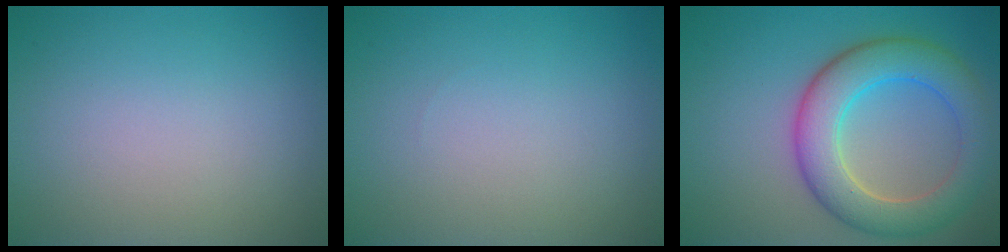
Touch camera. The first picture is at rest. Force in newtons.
{"total": 0.0}
{"total": 7.1, "press": 7.1, "slide": 0.3}